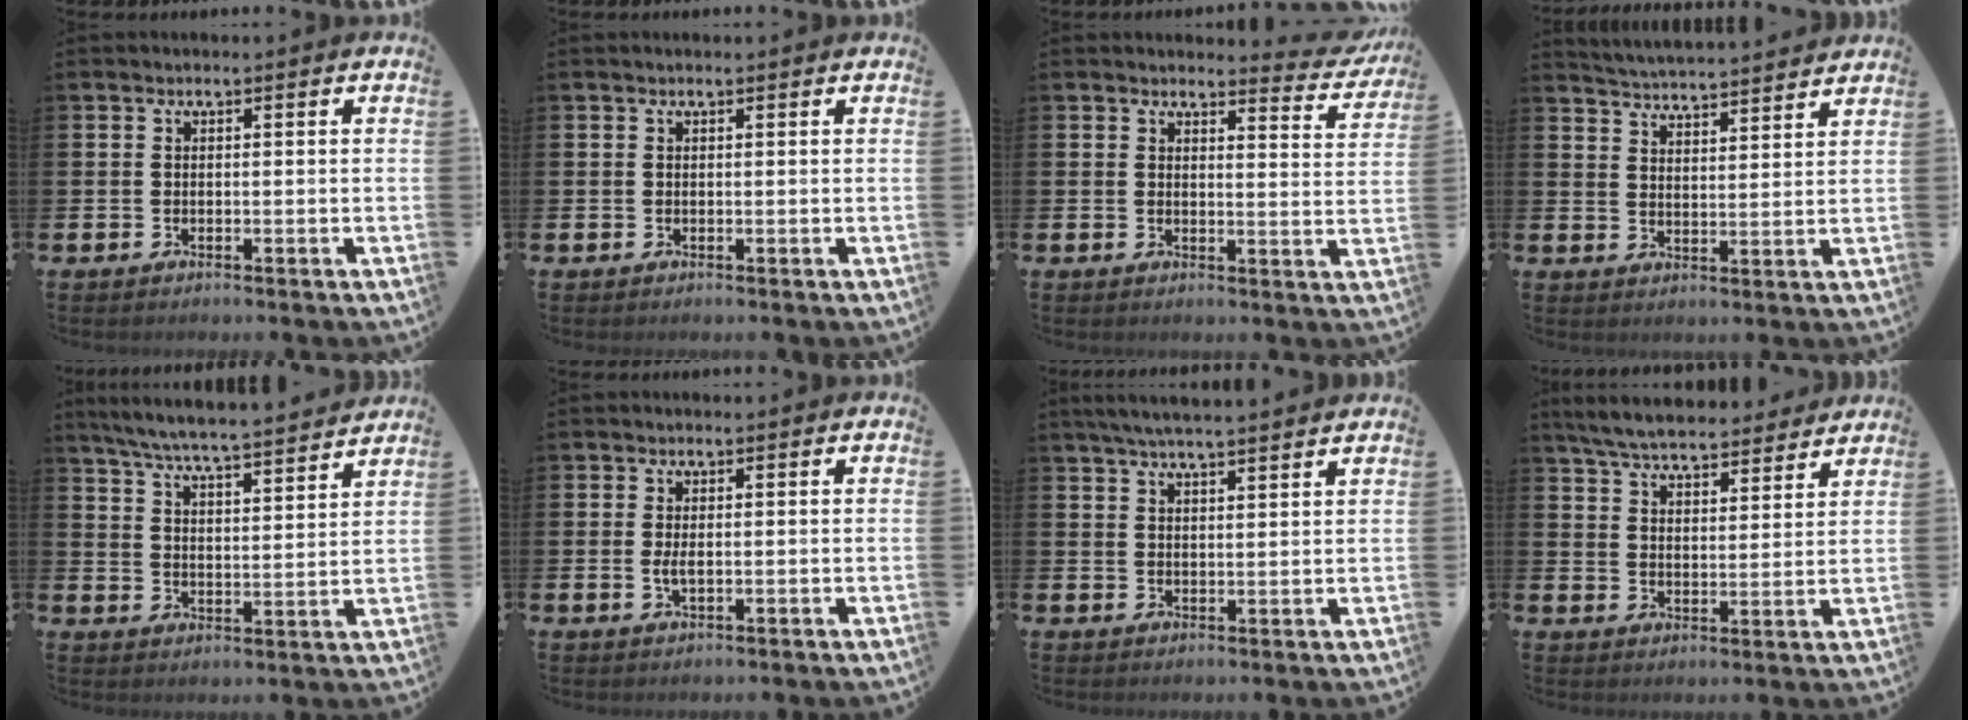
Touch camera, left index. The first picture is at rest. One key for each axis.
{"total": 0.0}
{"total": 3.1, "fx": 3.0, "fy": 0.6, "fz": 0.2, "tx": 0.002, "ty": -0.025, "tz": 0.049}
{"total": 4.8, "fx": 4.8, "fy": 0.0, "fz": -0.2, "tx": -0.013, "ty": -0.036, "tz": 0.084}
{"total": 6.7, "fx": 6.4, "fy": -0.1, "fz": 2.0, "tx": -0.065, "ty": -0.047, "tz": 0.113}
{"total": 1.6, "fx": 0.0, "fy": 0.6, "fz": 1.4, "tx": -0.022, "ty": 0.000, "tz": -0.002}
{"total": 4.6, "fx": 4.4, "fy": -0.1, "fz": 1.3, "tx": -0.036, "ty": -0.011, "tz": 0.079}
{"total": 6.5, "fx": 6.3, "fy": 1.1, "fz": 1.3, "tx": -0.053, "ty": -0.036, "tz": 0.112}